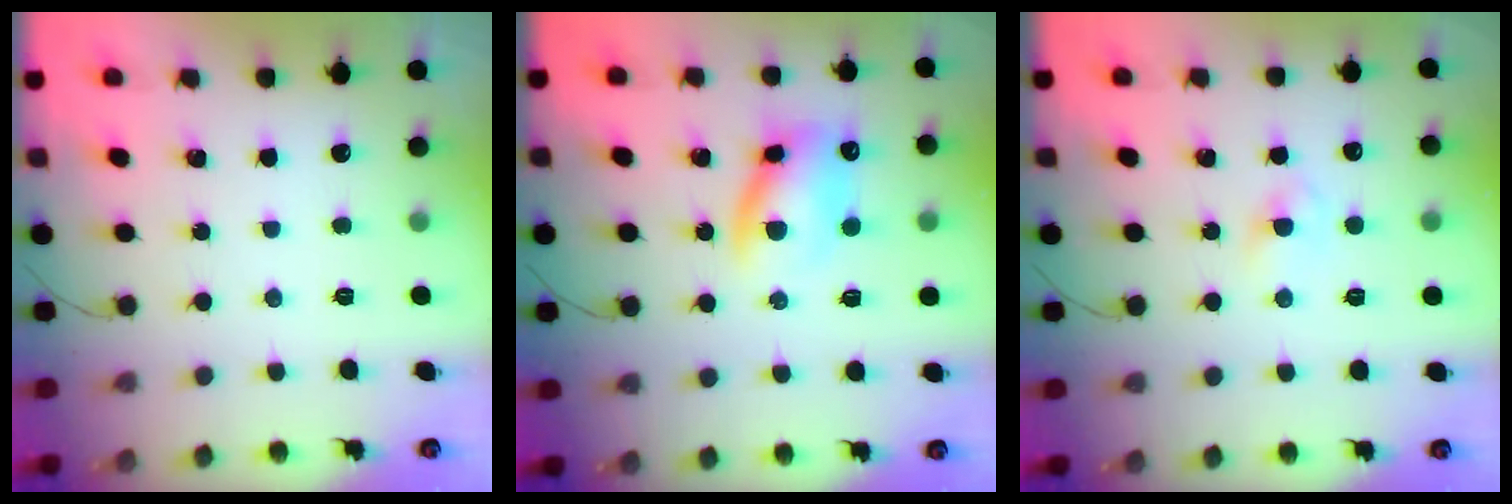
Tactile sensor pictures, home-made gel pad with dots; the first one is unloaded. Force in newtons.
{"total": 12.2, "press": 11.9, "slide": 2.4}
{"total": 1.9, "press": 1.7, "slide": 0.8}